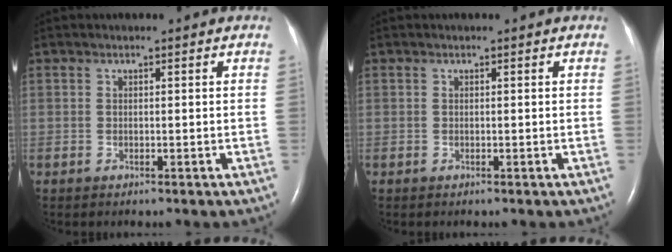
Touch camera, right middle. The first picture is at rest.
{"total": 0.0}